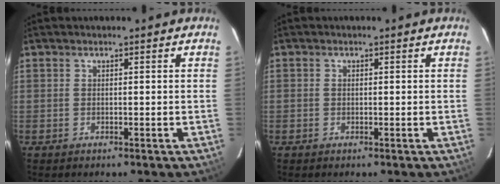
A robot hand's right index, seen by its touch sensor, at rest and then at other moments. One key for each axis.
{"total": 0.6, "fx": 0.0, "fy": 0.5, "fz": 0.3, "tx": -0.004, "ty": 0.002, "tz": -0.002}